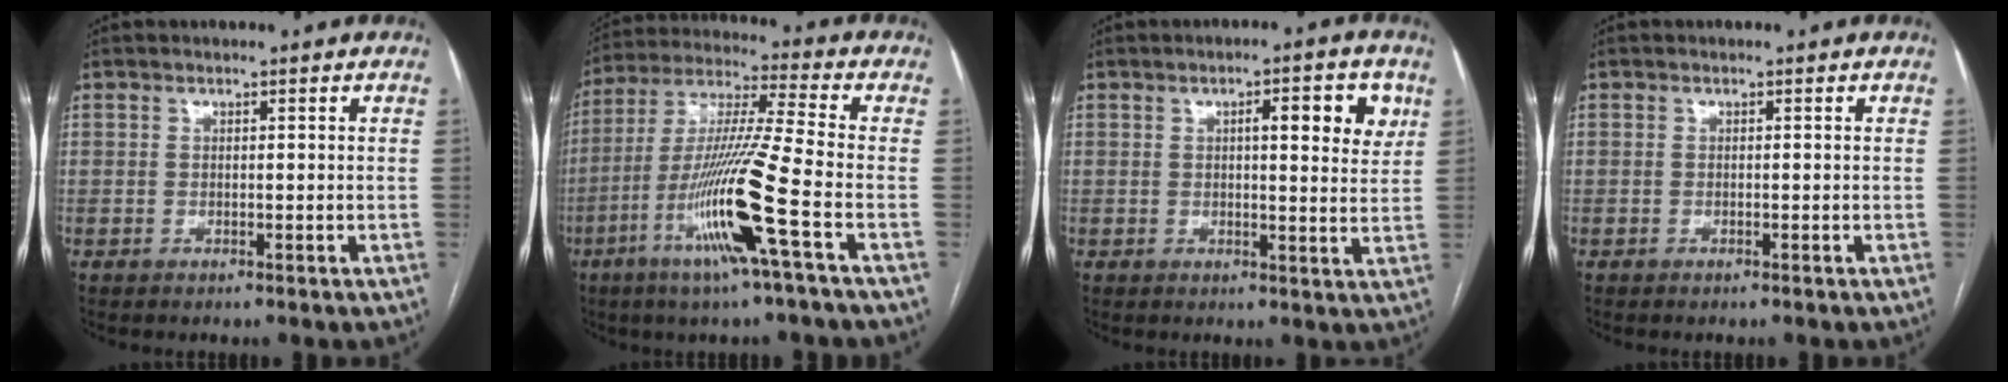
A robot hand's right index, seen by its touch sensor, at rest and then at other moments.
{"total": 15.9, "force": [-6.1, -1.4, 14.6], "torque": [-0.295, -0.017, -0.119]}
{"total": 7.6, "force": [3.0, 1.7, 6.8], "torque": [-0.089, 0.005, 0.036]}
{"total": 0.0}